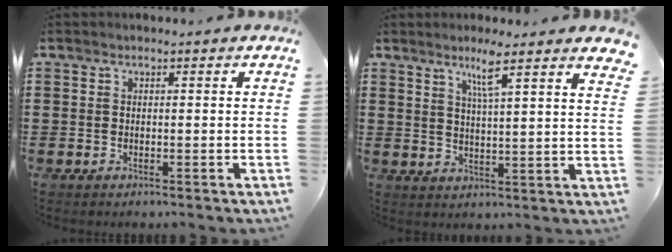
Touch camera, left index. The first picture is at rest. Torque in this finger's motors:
{"motor_torque": [1.47, -0.66, 0.54, 0.14]}